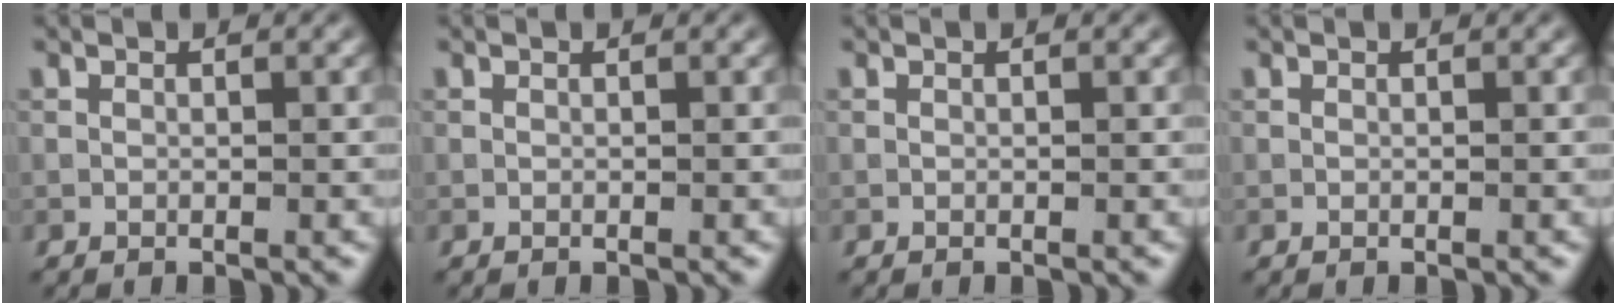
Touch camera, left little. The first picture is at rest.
{"total": 0.0}
{"total": 0.0}
{"total": 0.0}